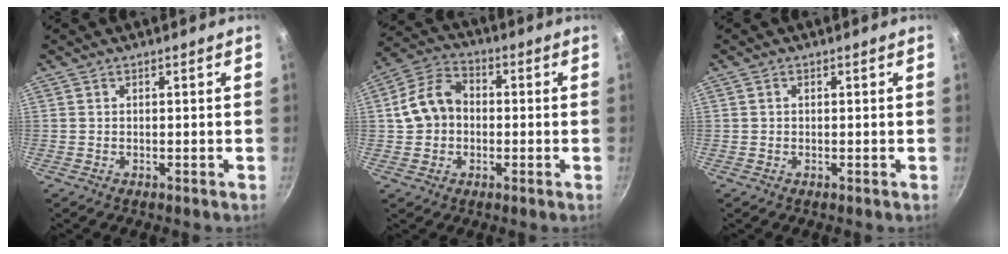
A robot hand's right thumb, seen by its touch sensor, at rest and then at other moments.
{"total": 9.8, "force": [-0.1, 7.7, 6.0], "torque": [-0.088, 0.025, -0.016]}
{"total": 0.6, "force": [0.1, 0.5, 0.4], "torque": [-0.005, 0.004, 0.002]}